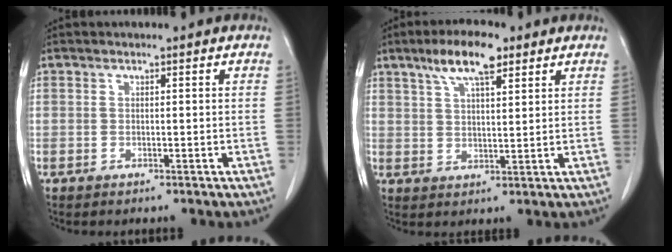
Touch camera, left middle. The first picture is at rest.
{"total": 7.7, "force": [4.9, 1.9, 5.6], "torque": [-0.107, 0.013, 0.086]}